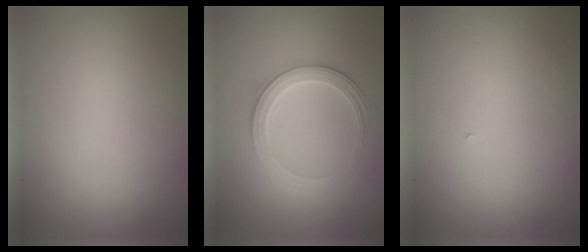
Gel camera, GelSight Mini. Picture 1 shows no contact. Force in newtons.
{"total": 2.9, "press": 2.9, "slide": 0.3}
{"total": 0.0}